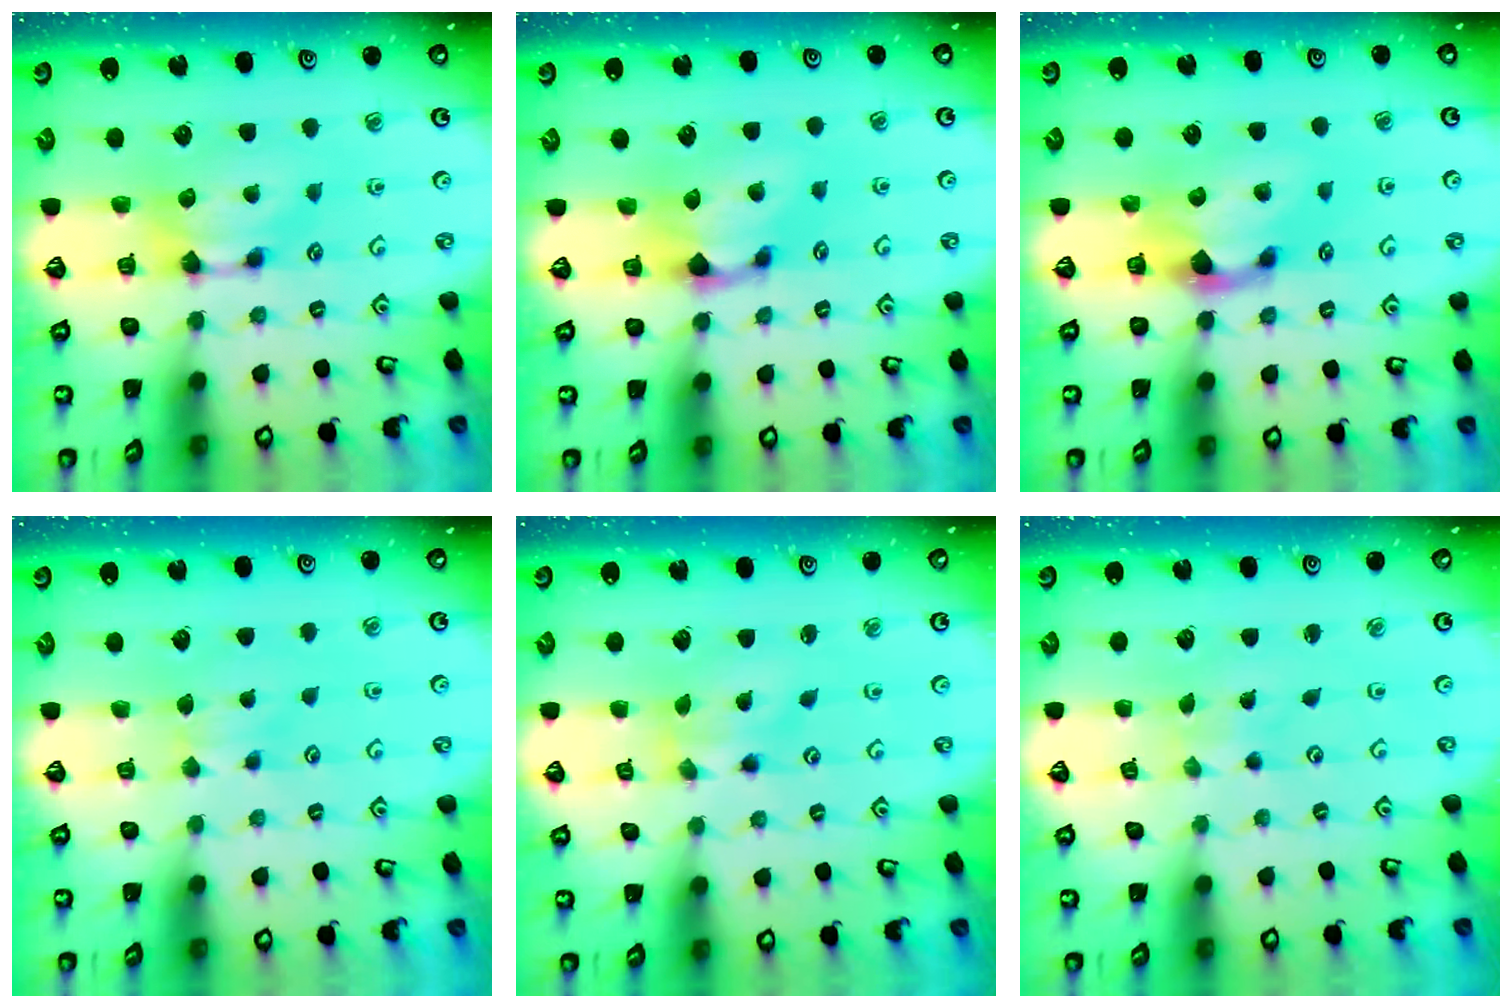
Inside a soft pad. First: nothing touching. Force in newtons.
{"total": 1.0, "press": 0.2, "slide": 0.9}
{"total": 2.0, "press": 1.5, "slide": 1.4}
{"total": 3.0, "press": 3.0, "slide": 0.5}
{"total": 1.2, "press": 0.3, "slide": 1.1}
{"total": 5.2, "press": 5.2, "slide": 0.2}